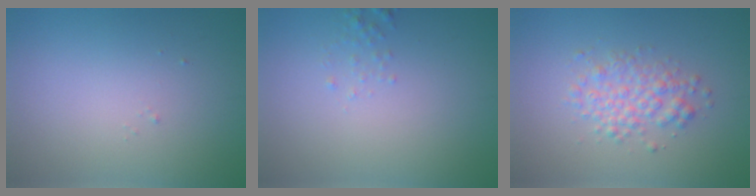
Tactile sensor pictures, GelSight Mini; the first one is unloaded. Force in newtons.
{"total": 0.8, "press": 0.8, "slide": 0.1}
{"total": 3.0, "press": 3.0, "slide": 0.1}